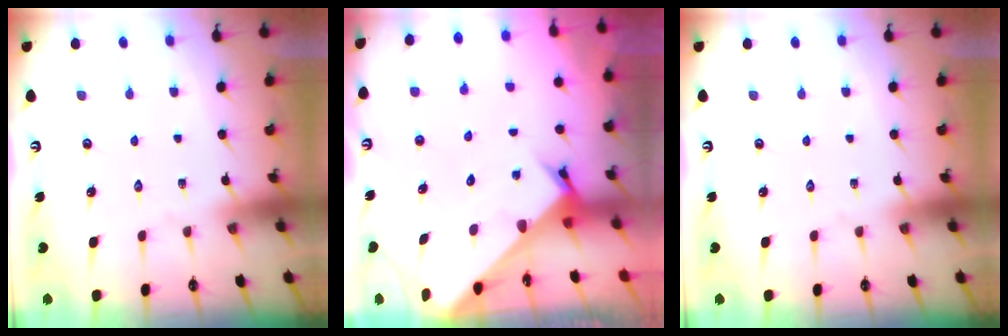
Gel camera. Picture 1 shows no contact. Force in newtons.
{"total": 2.6, "press": 2.6, "slide": 0.2}
{"total": 0.0}